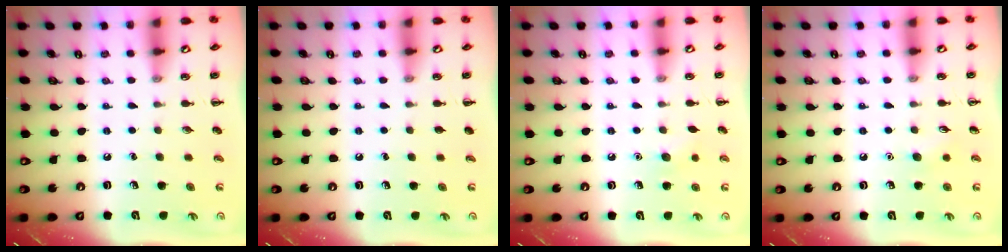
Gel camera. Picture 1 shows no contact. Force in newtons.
{"total": 0.0}
{"total": 6.1, "press": 5.8, "slide": 1.7}
{"total": 5.2, "press": 5.0, "slide": 1.5}